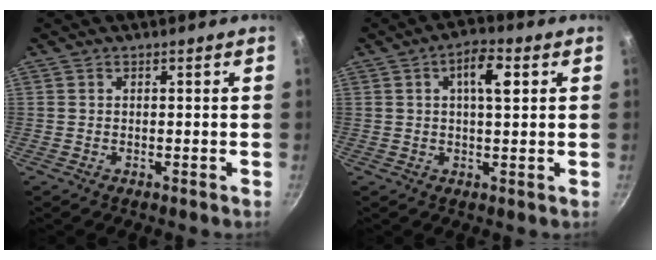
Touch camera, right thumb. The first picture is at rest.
{"total": 6.4, "force": [1.9, 2.4, 5.6], "torque": [-0.082, 0.004, 0.025]}